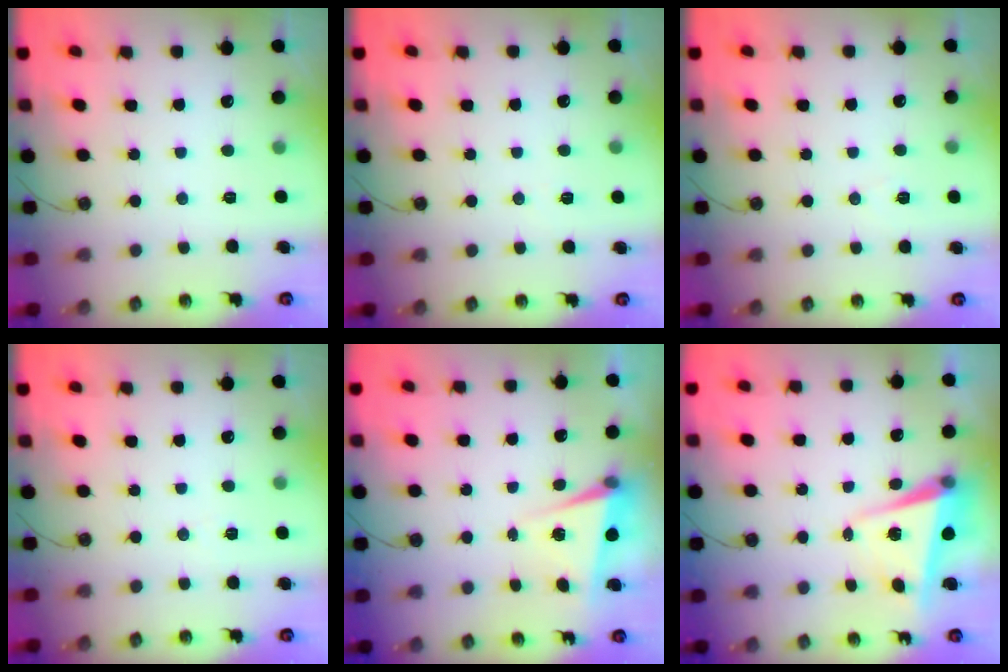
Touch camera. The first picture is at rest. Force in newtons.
{"total": 2.5, "press": 2.2, "slide": 1.1}
{"total": 5.6, "press": 3.4, "slide": 4.4}
{"total": 3.3, "press": 2.7, "slide": 1.9}
{"total": 5.6, "press": 5.5, "slide": 0.9}
{"total": 5.3, "press": 5.2, "slide": 1.0}